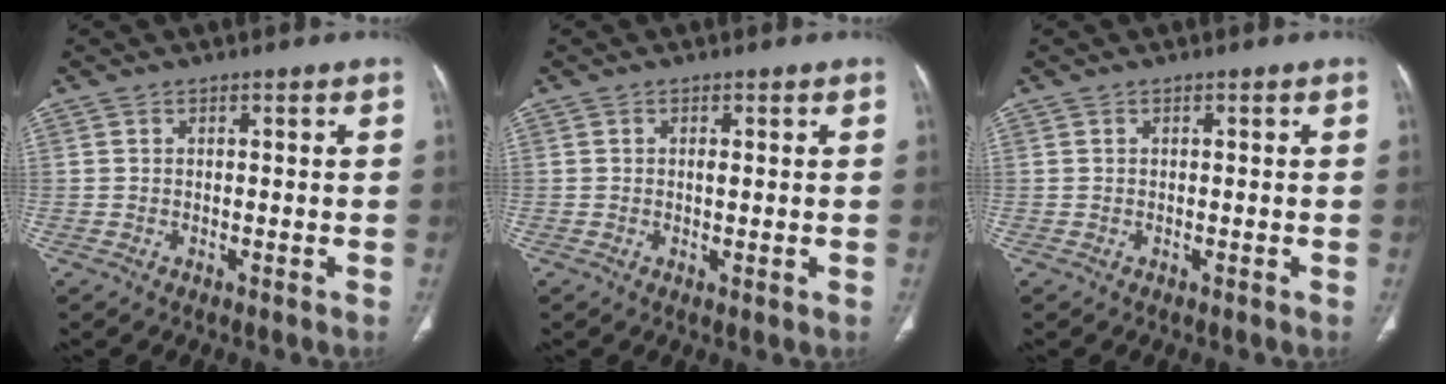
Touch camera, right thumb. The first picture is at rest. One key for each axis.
{"total": 1.3, "fx": 0.2, "fy": 0.5, "fz": 1.2, "tx": -0.026, "ty": -0.004, "tz": 0.005}
{"total": 0.0}